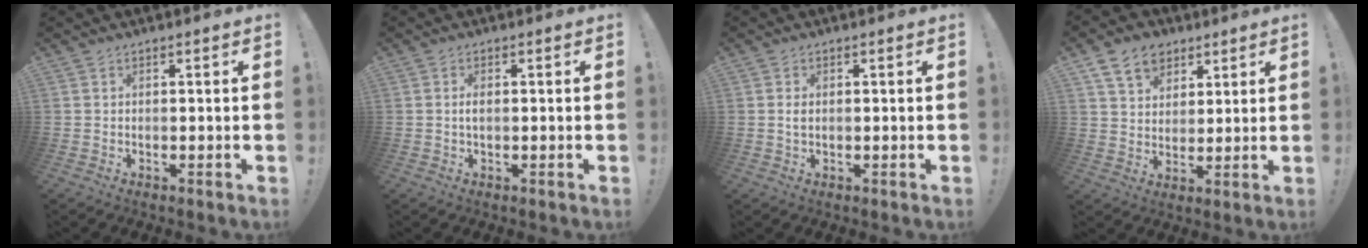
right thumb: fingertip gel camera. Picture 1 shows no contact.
{"total": 1.7, "force": [-0.1, 0.6, 1.5], "torque": [-0.026, 0.002, -0.003]}
{"total": 1.5, "force": [0.0, 0.9, 1.2], "torque": [-0.017, 0.001, -0.002]}
{"total": 11.2, "force": [6.1, 8.3, 4.5], "torque": [-0.068, -0.025, 0.119]}